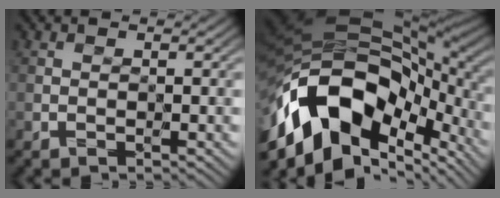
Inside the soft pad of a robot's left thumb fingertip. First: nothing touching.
{"total": 17.3, "force": [-5.5, 9.7, 13.3], "torque": [-0.283, -0.008, -0.094]}